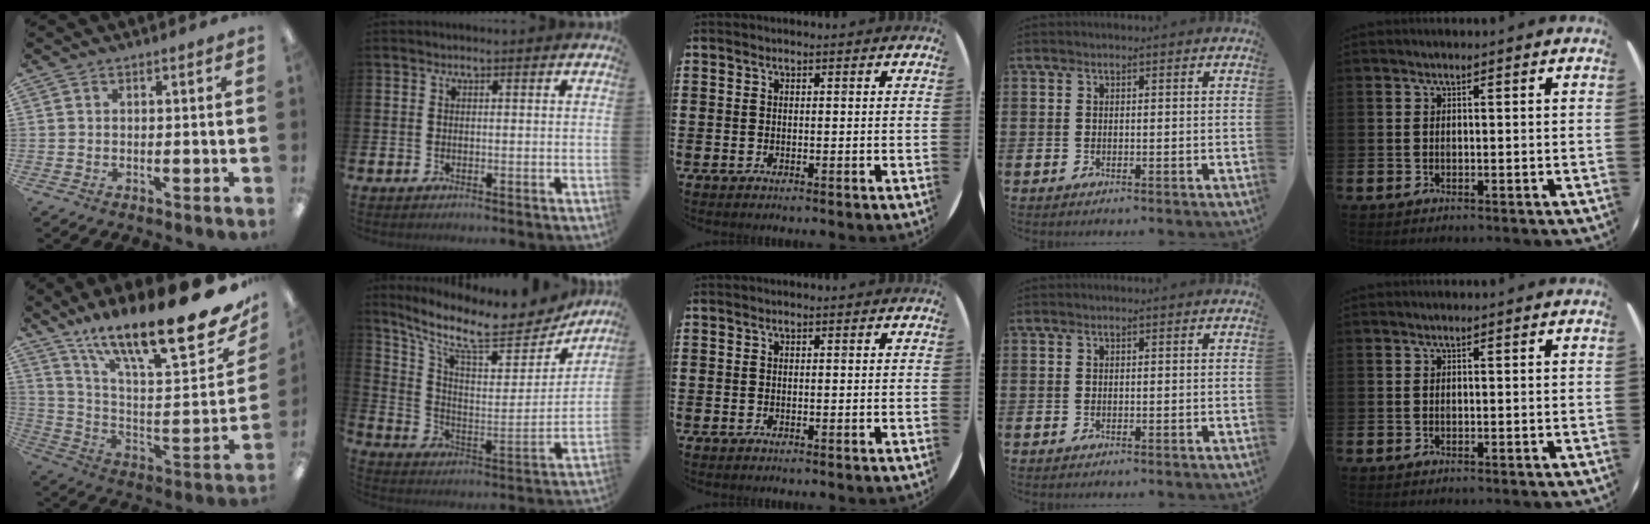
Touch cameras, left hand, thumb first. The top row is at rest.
{"thumb": {"total": 22.7, "force": [16.2, 4.2, 15.4], "torque": [-0.229, -0.123, 0.259]}, "index": {"total": 11.2, "force": [9.5, 3.1, 5.1], "torque": [-0.122, -0.068, 0.158]}}